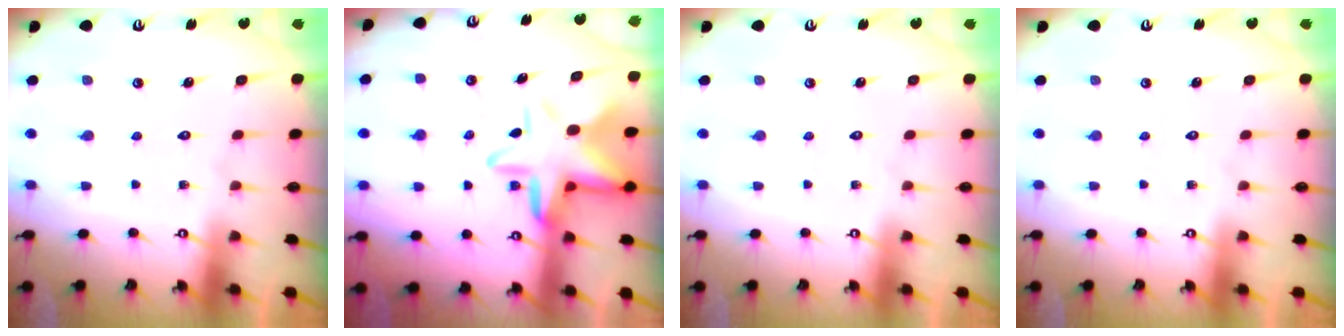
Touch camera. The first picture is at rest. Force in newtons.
{"total": 12.6, "press": 12.4, "slide": 2.3}
{"total": 0.0}
{"total": 0.0}